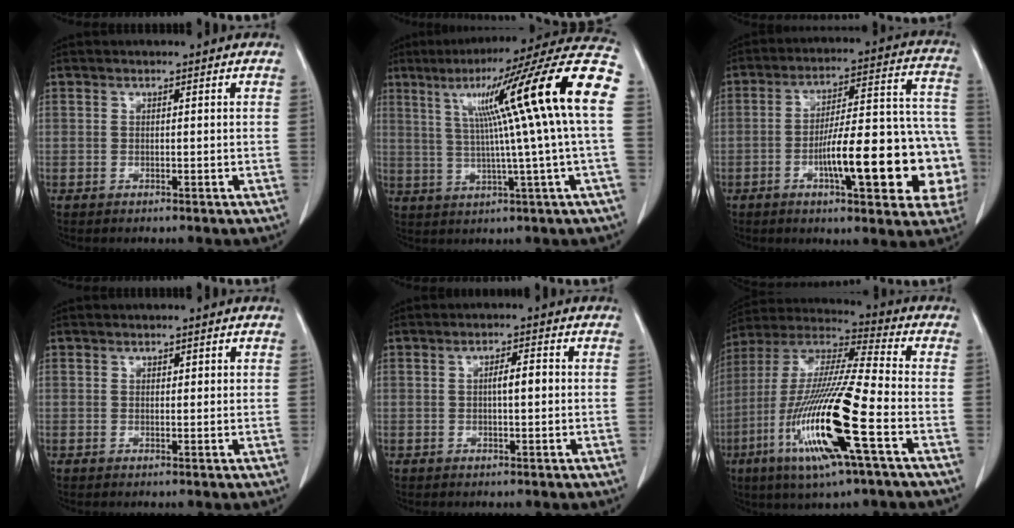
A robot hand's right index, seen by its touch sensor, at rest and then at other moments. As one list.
[{"total": 20.8, "force": [4.2, -1.5, 20.3], "torque": [-0.281, 0.038, 0.056]}, {"total": 20.7, "force": [-5.9, 4.5, 19.3], "torque": [-0.195, 0.042, -0.070]}, {"total": 1.0, "force": [0.5, 0.5, 0.7], "torque": [-0.006, 0.000, 0.006]}, {"total": 2.8, "force": [0.1, 0.6, 2.7], "torque": [-0.047, 0.004, 0.001]}, {"total": 20.0, "force": [-7.1, 1.0, 18.6], "torque": [-0.399, -0.030, -0.139]}]